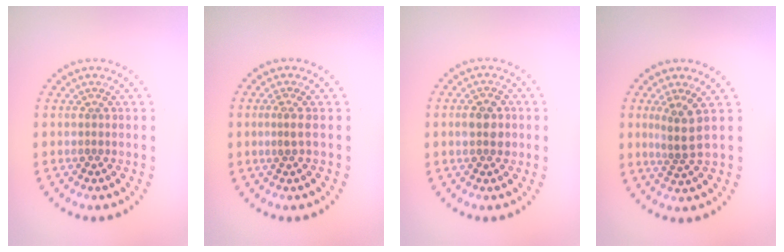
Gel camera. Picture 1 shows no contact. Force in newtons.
{"total": 1.1, "press": 0.7, "slide": 0.9}
{"total": 2.7, "press": 2.7, "slide": 0.1}
{"total": 2.5, "press": 1.8, "slide": 1.7}